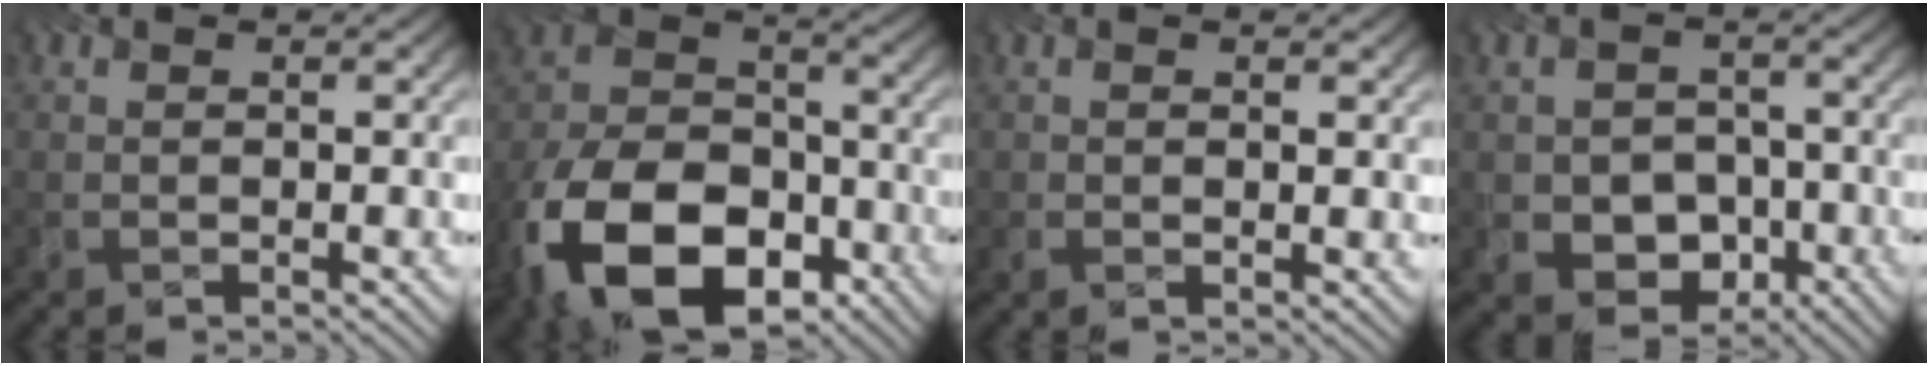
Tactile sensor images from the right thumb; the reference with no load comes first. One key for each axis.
{"total": 18.6, "fx": -10.9, "fy": 10.9, "fz": 10.3, "tx": -0.231, "ty": -0.059, "tz": -0.198}
{"total": 1.3, "fx": 0.8, "fy": 0.2, "fz": 1.0, "tx": -0.014, "ty": 0.001, "tz": 0.008}
{"total": 6.6, "fx": -3.1, "fy": 5.1, "fz": 2.9, "tx": -0.071, "ty": -0.033, "tz": -0.052}